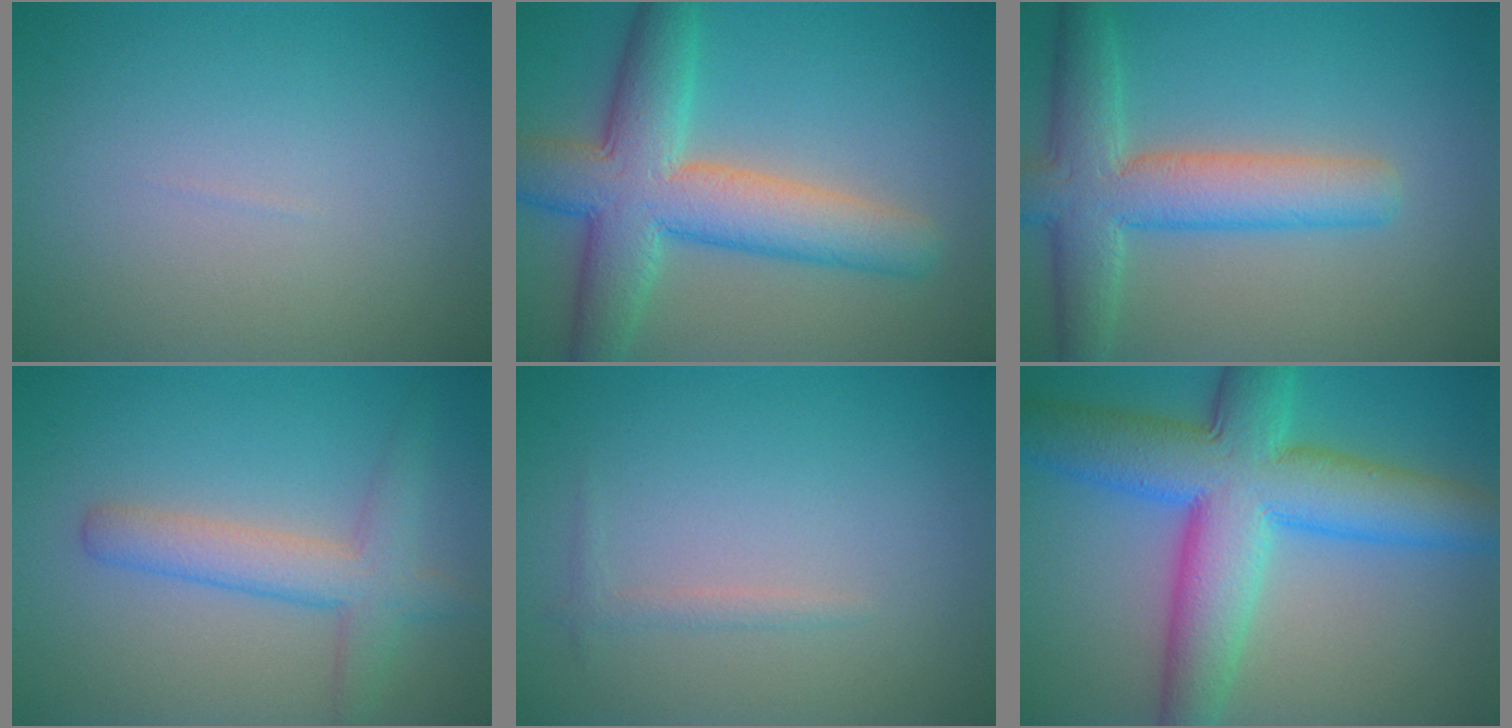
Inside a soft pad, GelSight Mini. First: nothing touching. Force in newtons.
{"total": 8.9, "press": 8.8, "slide": 0.3}
{"total": 6.8, "press": 6.8, "slide": 0.3}
{"total": 3.9, "press": 3.9, "slide": 0.2}
{"total": 0.9, "press": 0.9, "slide": 0.1}
{"total": 11.1, "press": 11.1, "slide": 0.2}